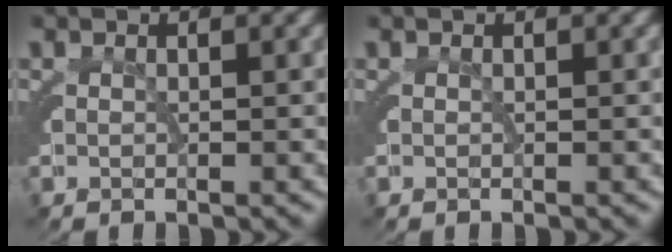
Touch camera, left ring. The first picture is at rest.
{"total": 0.0}